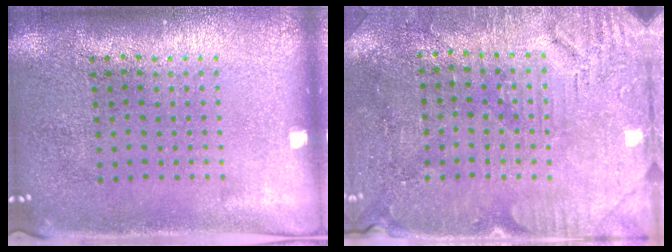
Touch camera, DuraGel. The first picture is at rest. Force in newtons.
{"total": 3.0, "press": 2.9, "slide": 0.8}